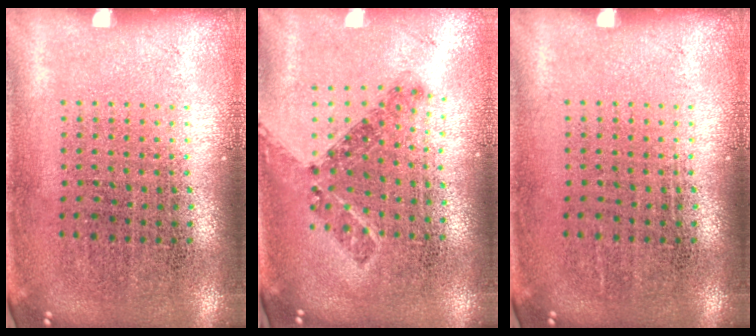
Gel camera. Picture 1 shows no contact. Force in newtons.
{"total": 0.8, "press": 0.7, "slide": 0.4}
{"total": 0.0}